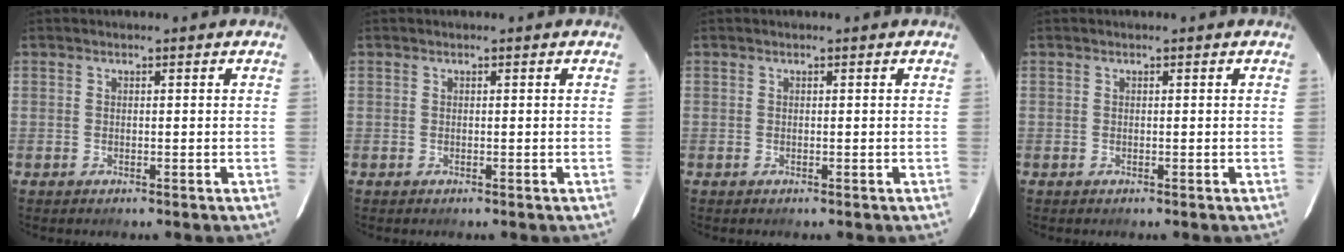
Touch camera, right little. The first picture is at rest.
{"total": 0.0}
{"total": 0.0}
{"total": 0.0}